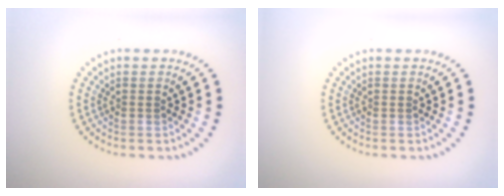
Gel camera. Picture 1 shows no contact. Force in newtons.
{"total": 0.0}